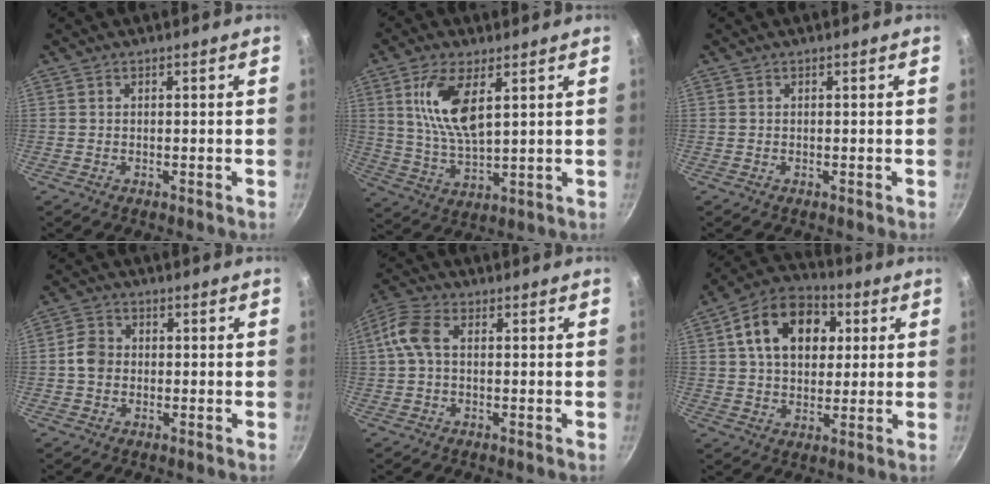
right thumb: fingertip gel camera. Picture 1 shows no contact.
{"total": 11.4, "force": [4.1, 4.7, 9.5], "torque": [-0.183, -0.020, 0.086]}
{"total": 0.0}
{"total": 4.4, "force": [-0.4, 3.7, 2.3], "torque": [-0.030, 0.012, -0.017]}
{"total": 6.4, "force": [0.7, 3.9, 5.0], "torque": [-0.115, 0.021, 0.003]}
{"total": 16.5, "force": [4.5, 11.5, 10.9], "torque": [-0.151, 0.015, 0.060]}